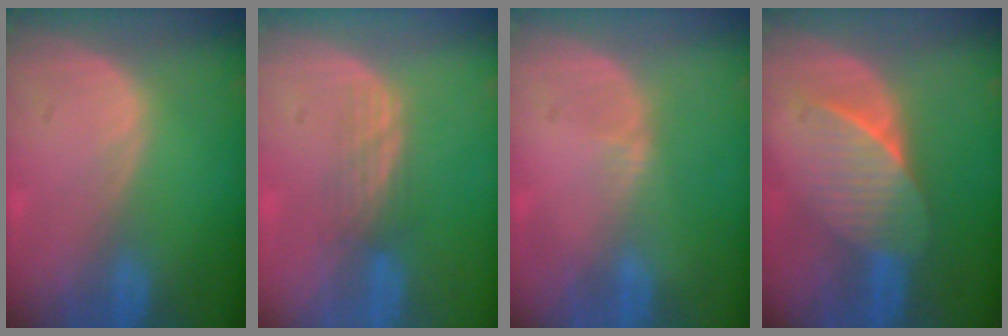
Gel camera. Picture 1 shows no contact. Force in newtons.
{"total": 2.9, "press": 2.6, "slide": 1.3}
{"total": 0.8, "press": 0.8, "slide": 0.4}
{"total": 7.4, "press": 6.7, "slide": 3.2}